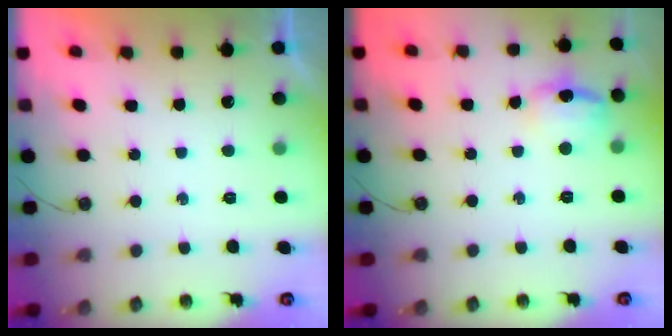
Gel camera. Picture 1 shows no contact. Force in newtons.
{"total": 10.8, "press": 10.7, "slide": 0.9}